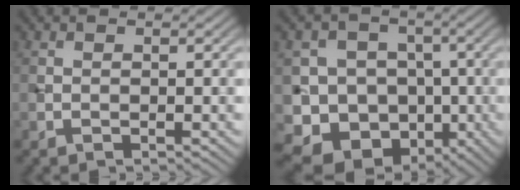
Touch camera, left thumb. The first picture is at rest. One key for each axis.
{"total": 11.9, "fx": -4.1, "fy": 10.3, "fz": 4.4, "tx": -0.088, "ty": -0.017, "tz": -0.096}